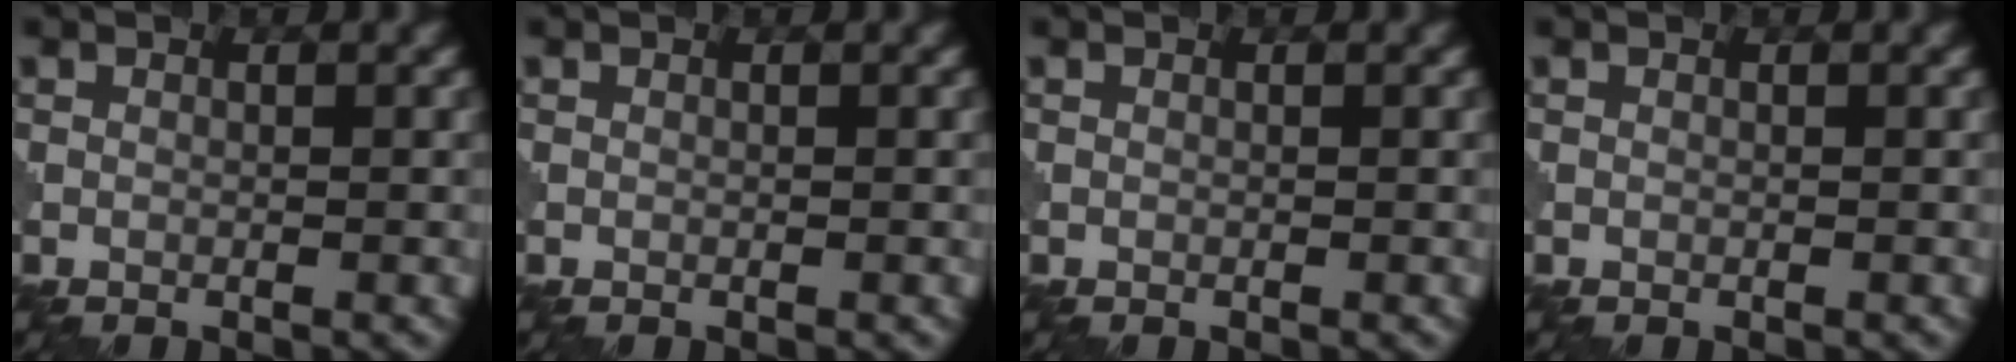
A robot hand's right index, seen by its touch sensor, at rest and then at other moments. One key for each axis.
{"total": 0.0}
{"total": 0.0}
{"total": 0.0}